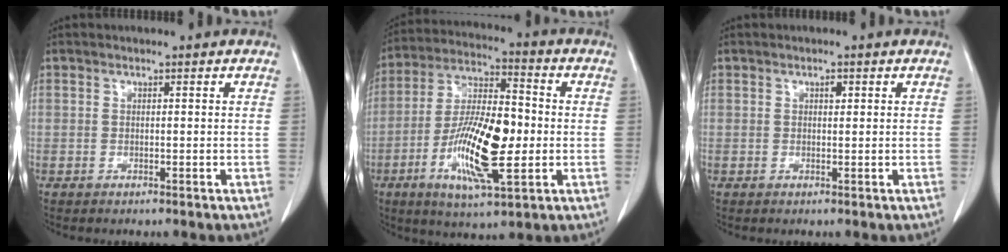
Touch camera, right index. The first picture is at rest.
{"total": 15.7, "force": [-3.0, 4.2, 14.8], "torque": [-0.284, 0.000, -0.051]}
{"total": 0.8, "force": [0.4, 0.4, 0.6], "torque": [-0.011, -0.001, 0.005]}